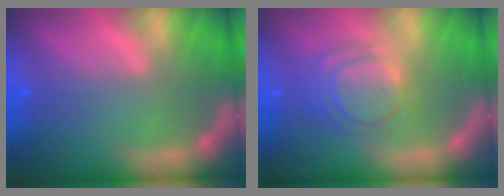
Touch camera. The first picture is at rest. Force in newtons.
{"total": 5.6}